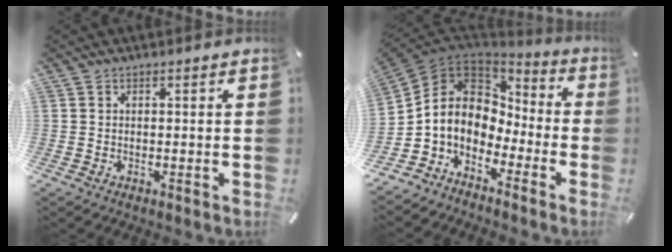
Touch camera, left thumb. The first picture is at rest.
{"total": 8.6, "force": [-1.9, 7.5, 3.7], "torque": [-0.114, -0.008, -0.043]}